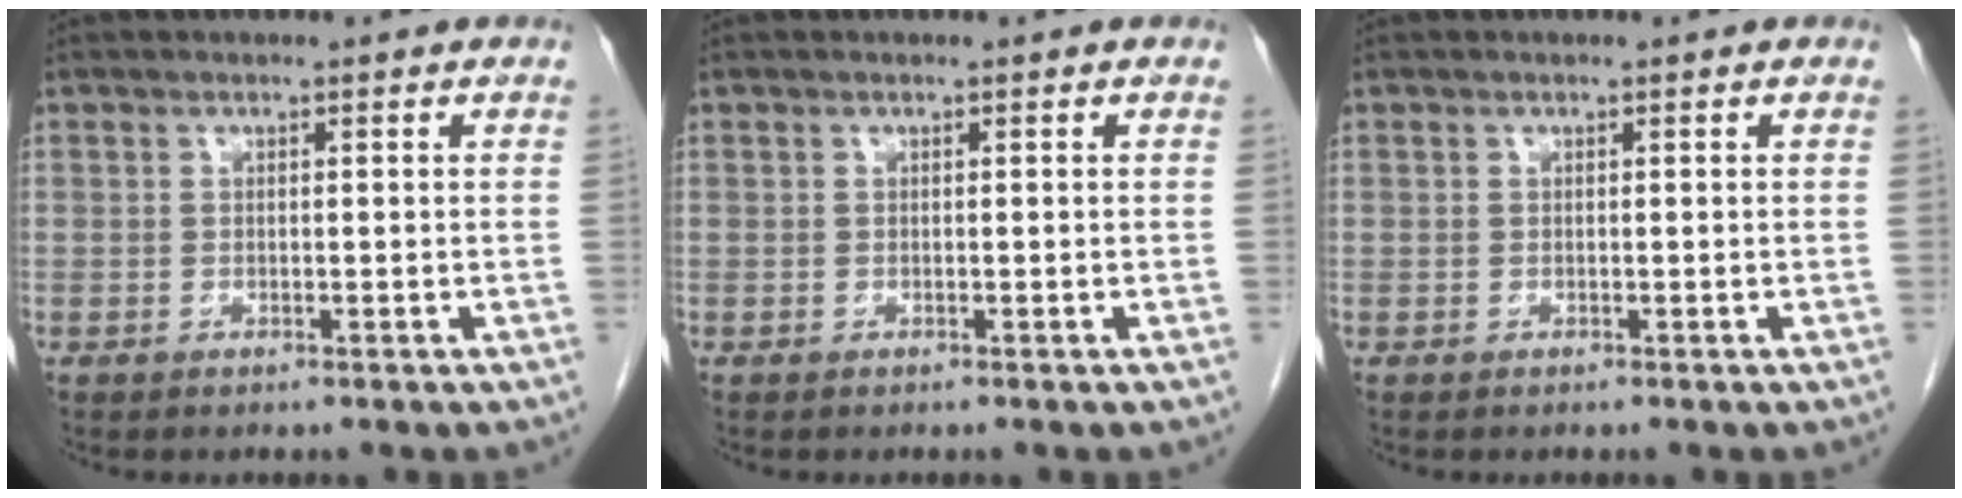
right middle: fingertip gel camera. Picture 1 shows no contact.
{"total": 0.0}
{"total": 0.0}